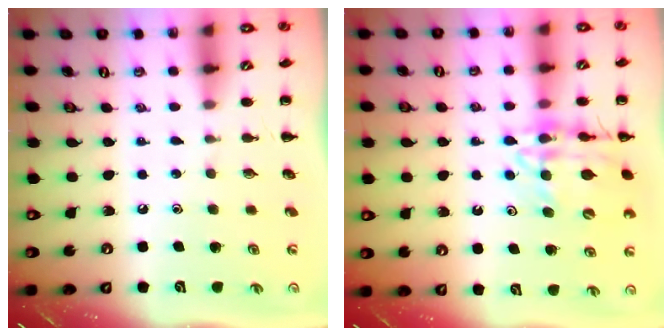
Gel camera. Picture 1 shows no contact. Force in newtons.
{"total": 15.1, "press": 14.8, "slide": 2.6}